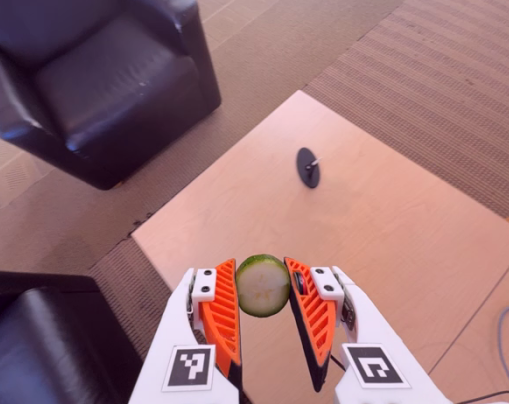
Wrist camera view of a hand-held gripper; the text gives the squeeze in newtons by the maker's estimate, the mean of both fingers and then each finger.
{"total": 10.1, "left": 10.2, "right": 10.0}